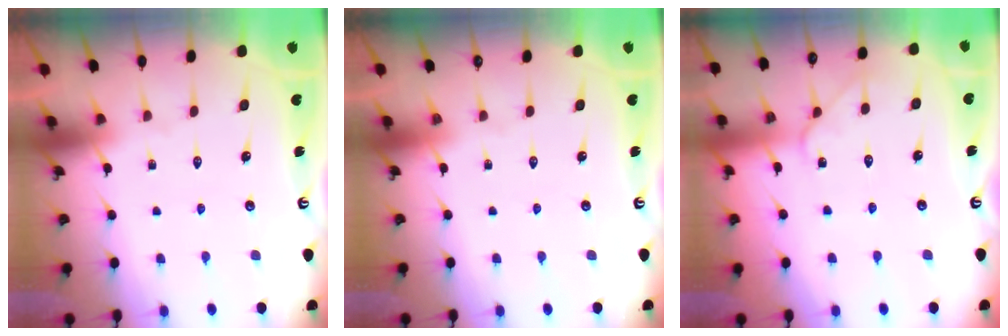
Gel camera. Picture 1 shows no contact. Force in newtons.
{"total": 0.0}
{"total": 5.7, "press": 5.7, "slide": 0.8}